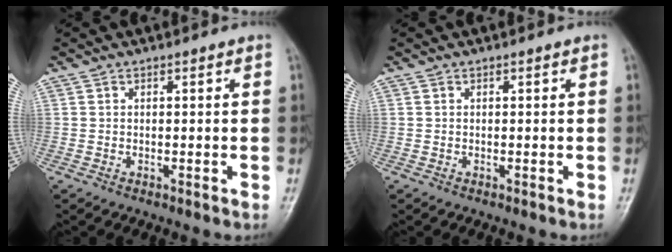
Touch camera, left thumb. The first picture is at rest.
{"total": 0.0}